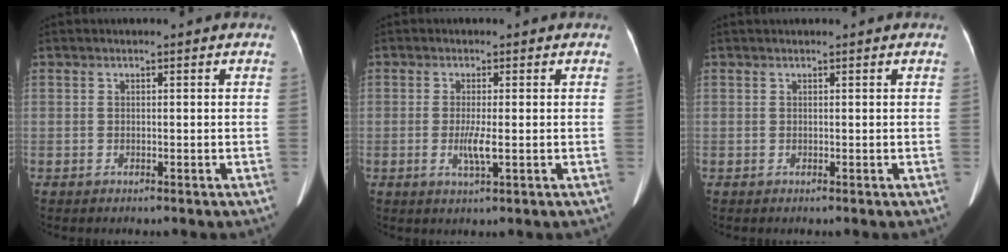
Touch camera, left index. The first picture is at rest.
{"total": 2.9, "force": [-0.4, 0.2, 2.9], "torque": [-0.063, -0.007, -0.005]}
{"total": 1.0, "force": [0.9, 0.2, 0.2], "torque": [-0.007, 0.021, 0.018]}